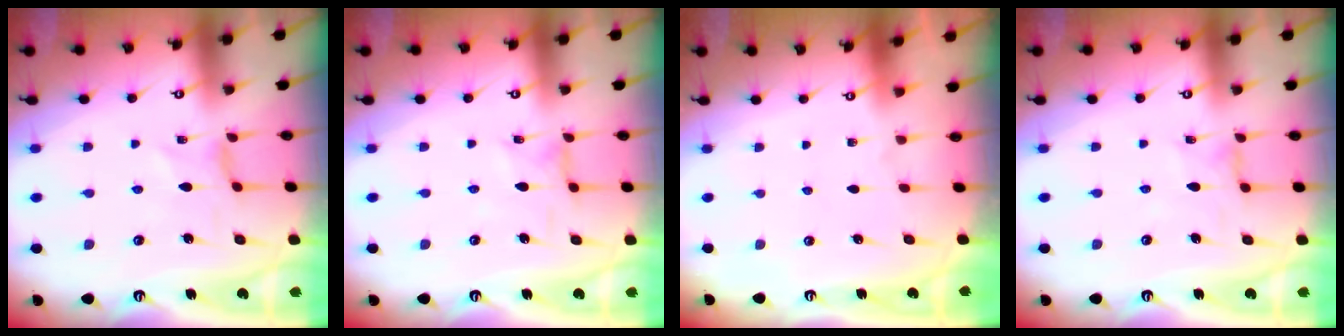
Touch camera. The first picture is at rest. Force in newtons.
{"total": 0.9, "press": 0.9, "slide": 0.2}
{"total": 0.0}
{"total": 1.0, "press": 1.0, "slide": 0.3}